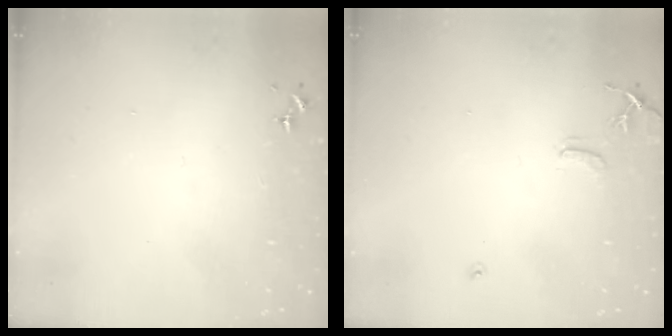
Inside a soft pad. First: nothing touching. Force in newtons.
{"total": 7.9, "press": 7.9, "slide": 0.7}